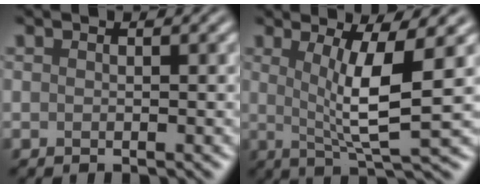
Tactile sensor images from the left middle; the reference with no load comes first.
{"total": 6.0, "force": [0.8, 1.1, 5.8], "torque": [-0.103, -0.008, 0.018]}